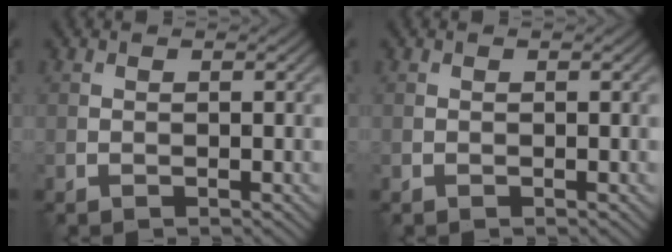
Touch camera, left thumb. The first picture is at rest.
{"total": 0.0}